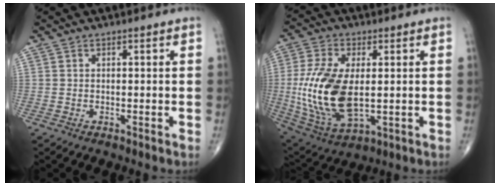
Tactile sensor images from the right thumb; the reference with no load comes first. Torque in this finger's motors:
{"motor_torque": [2.14, 2.32, 1.57, -1.18, 0.53]}